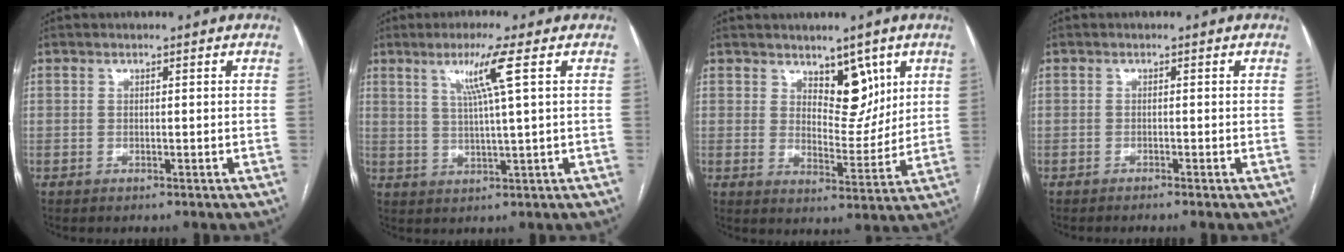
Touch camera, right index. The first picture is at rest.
{"total": 6.5, "force": [2.7, -1.2, 5.8], "torque": [-0.111, -0.004, 0.052]}
{"total": 7.0, "force": [4.0, 3.6, 4.5], "torque": [-0.059, -0.006, 0.069]}
{"total": 1.2, "force": [-1.0, -0.4, 0.6], "torque": [-0.008, 0.004, -0.017]}